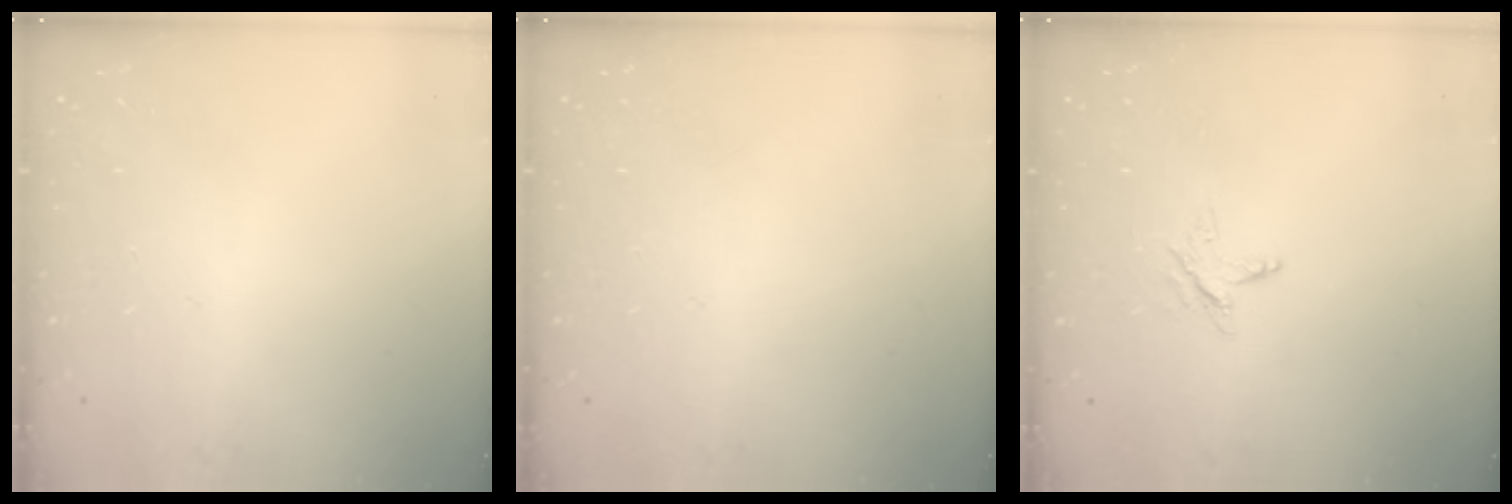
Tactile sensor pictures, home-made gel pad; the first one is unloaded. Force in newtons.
{"total": 0.0}
{"total": 3.1, "press": 3.1, "slide": 0.3}